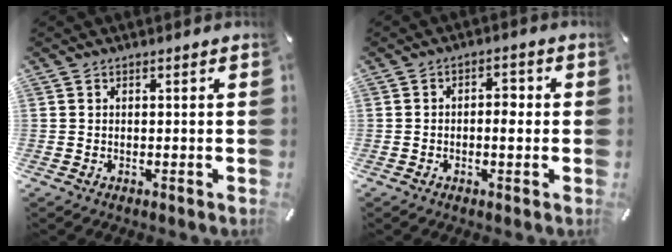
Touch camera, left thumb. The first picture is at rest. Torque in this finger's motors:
{"motor_torque": [0.05, 0.01, 0.15, 0.09, 0.01]}